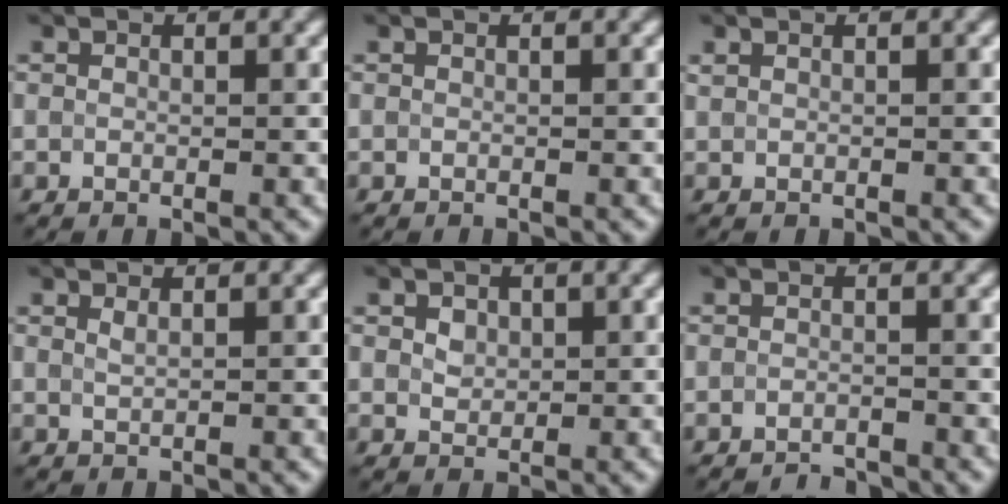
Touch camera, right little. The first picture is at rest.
{"total": 0.0}
{"total": 0.0}
{"total": 0.7, "force": [0.4, 0.2, 0.5], "torque": [-0.010, 0.001, 0.009]}
{"total": 1.4, "force": [0.5, 1.1, 0.6], "torque": [-0.012, 0.000, 0.011]}
{"total": 1.5, "force": [-1.5, 0.1, 0.3], "torque": [0.001, 0.000, -0.028]}